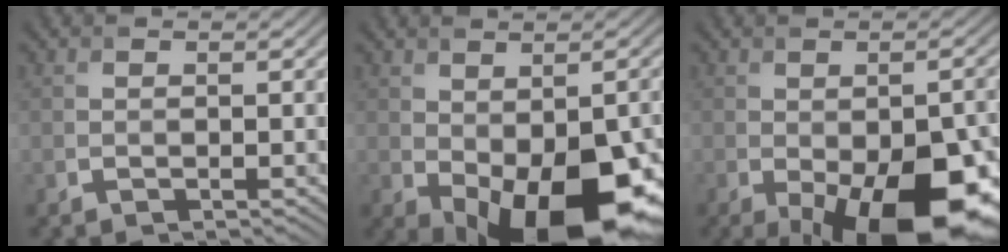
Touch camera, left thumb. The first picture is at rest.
{"total": 15.1, "force": [-5.7, 8.1, 11.4], "torque": [-0.161, -0.051, -0.057]}
{"total": 16.4, "force": [-6.9, 8.1, 12.4], "torque": [-0.161, -0.050, -0.068]}